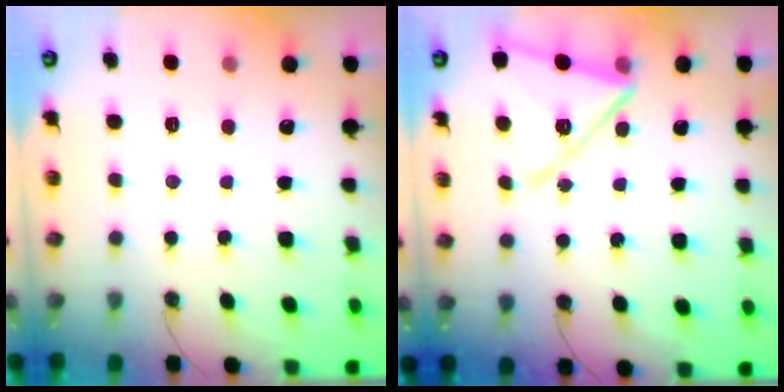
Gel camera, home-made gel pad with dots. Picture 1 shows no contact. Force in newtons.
{"total": 15.2, "press": 15.1, "slide": 1.3}